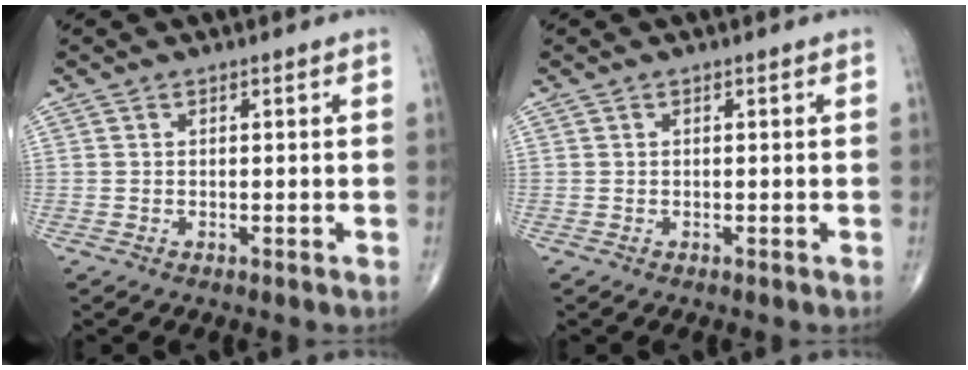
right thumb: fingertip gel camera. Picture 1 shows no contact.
{"total": 0.0}